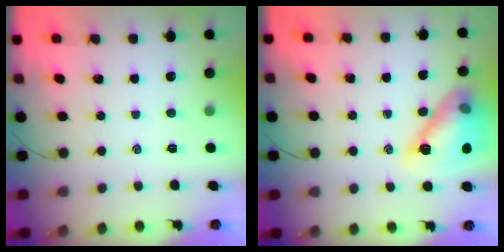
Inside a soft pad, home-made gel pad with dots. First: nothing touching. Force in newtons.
{"total": 14.2, "press": 14.2, "slide": 0.7}